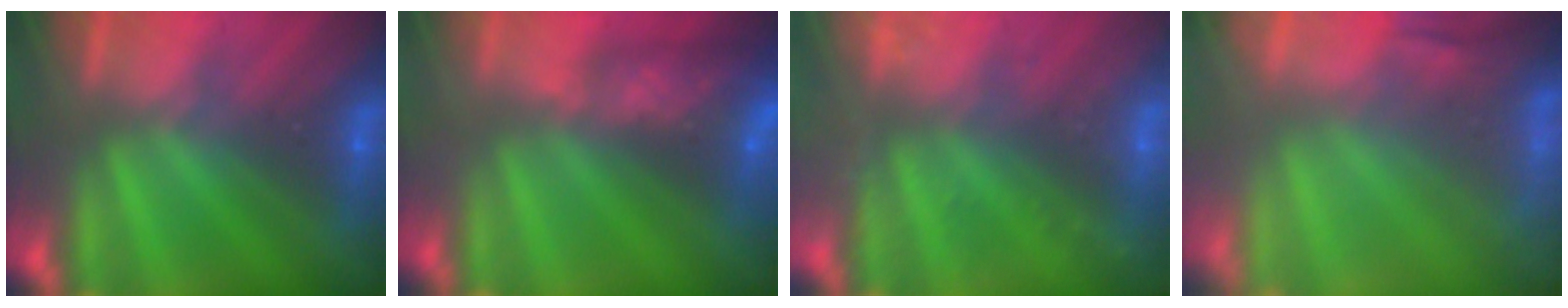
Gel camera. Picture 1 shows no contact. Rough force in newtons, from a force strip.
{"total": 7.8}
{"total": 2.7}
{"total": 7.7}